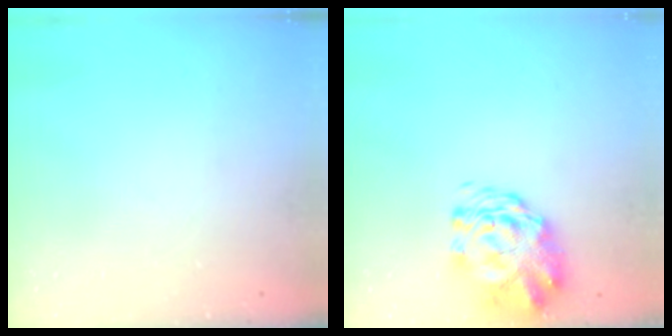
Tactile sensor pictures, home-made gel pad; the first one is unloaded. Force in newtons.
{"total": 2.9, "press": 2.7, "slide": 1.1}